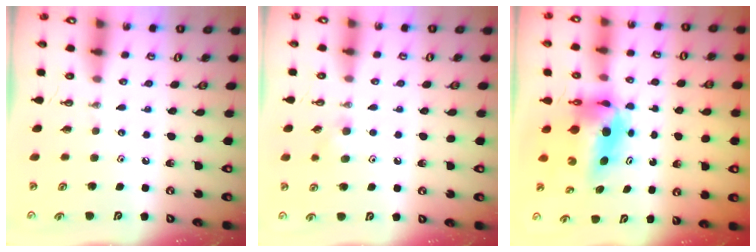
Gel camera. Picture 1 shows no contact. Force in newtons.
{"total": 5.8, "press": 5.4, "slide": 2.3}
{"total": 7.1, "press": 7.0, "slide": 0.9}